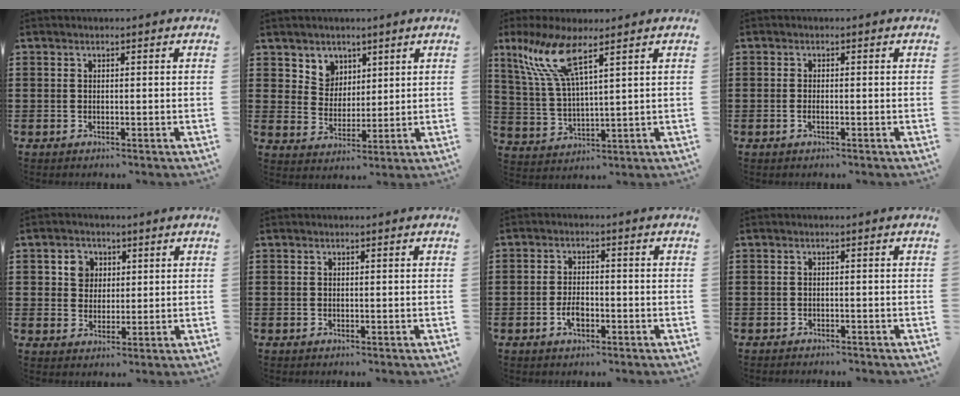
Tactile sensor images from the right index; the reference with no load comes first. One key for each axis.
{"total": 5.1, "fx": 3.2, "fy": 4.0, "fz": 0.2, "tx": -0.030, "ty": 0.005, "tz": 0.060}
{"total": 9.8, "fx": 5.8, "fy": 2.2, "fz": 7.6, "tx": -0.187, "ty": -0.009, "tz": 0.098}
{"total": 0.9, "fx": -0.4, "fy": 0.2, "fz": 0.8, "tx": -0.016, "ty": -0.006, "tz": -0.006}
{"total": 3.9, "fx": 1.5, "fy": 3.4, "fz": 1.2, "tx": -0.030, "ty": 0.011, "tz": 0.024}
{"total": 0.0}
{"total": 3.2, "fx": -1.3, "fy": 1.5, "fz": 2.5, "tx": -0.062, "ty": -0.003, "tz": -0.028}
{"total": 1.0, "fx": -1.0, "fy": 0.1, "fz": 0.0, "tx": -0.004, "ty": 0.000, "tz": -0.020}